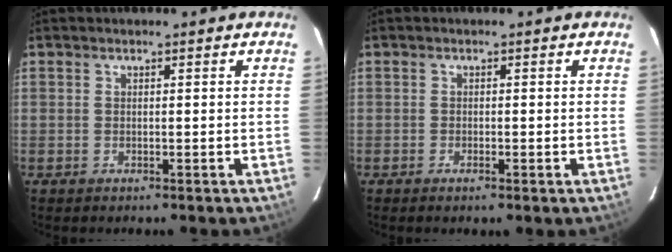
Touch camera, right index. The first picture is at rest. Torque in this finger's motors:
{"motor_torque": [0.95, -1.17, 0.29, 0.04]}